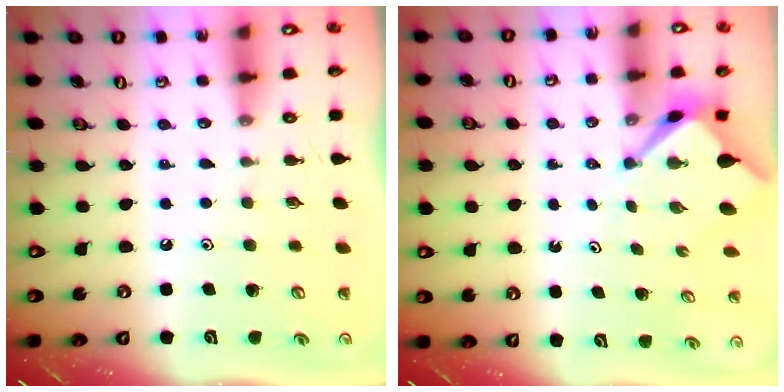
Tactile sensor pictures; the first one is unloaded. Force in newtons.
{"total": 2.6, "press": 2.6, "slide": 0.3}